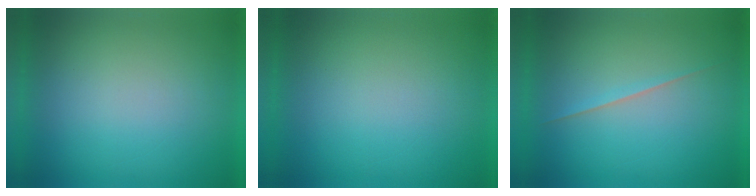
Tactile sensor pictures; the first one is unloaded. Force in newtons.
{"total": 0.0}
{"total": 1.6}